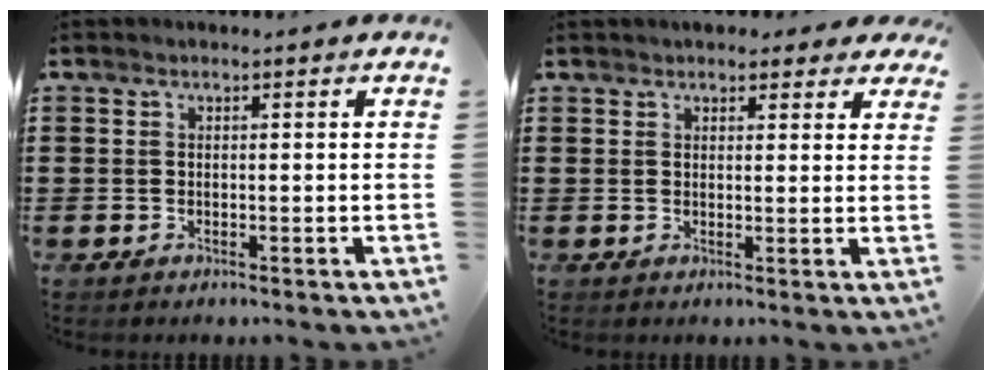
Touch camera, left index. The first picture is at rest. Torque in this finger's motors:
{"motor_torque": [2.05, -0.09, 1.05, 0.15]}